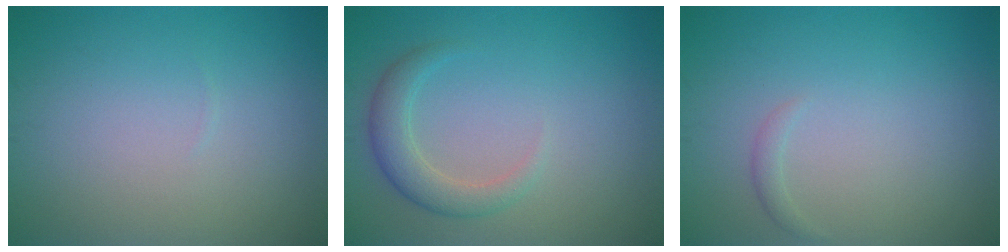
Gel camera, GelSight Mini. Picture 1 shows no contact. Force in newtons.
{"total": 2.8, "press": 2.8, "slide": 0.2}
{"total": 0.7, "press": 0.7, "slide": 0.0}